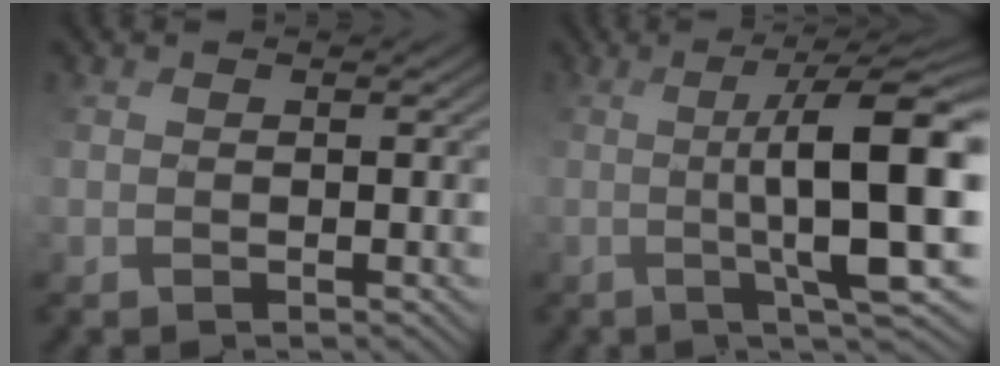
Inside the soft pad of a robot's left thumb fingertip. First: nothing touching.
{"total": 12.2, "force": [0.1, 1.5, 12.1], "torque": [-0.172, 0.008, 0.019]}